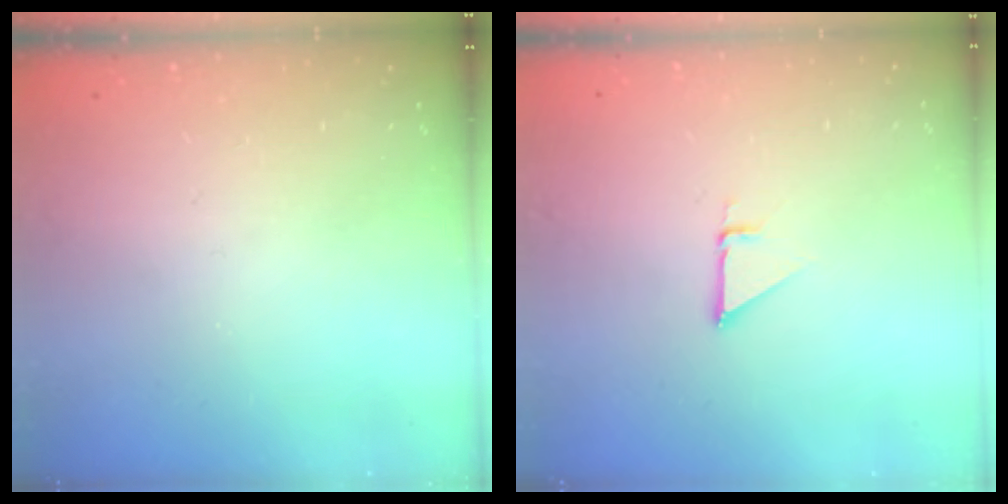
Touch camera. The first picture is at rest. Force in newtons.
{"total": 2.3, "press": 2.3, "slide": 0.1}